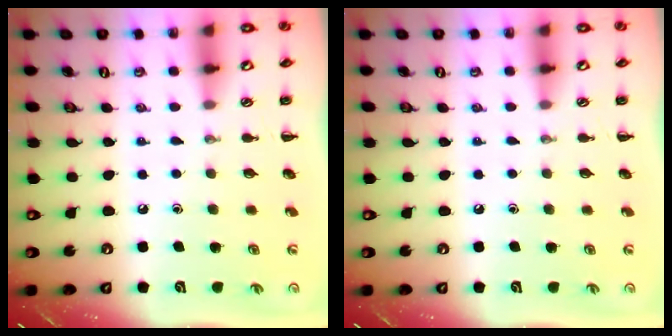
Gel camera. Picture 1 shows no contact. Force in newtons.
{"total": 0.0}